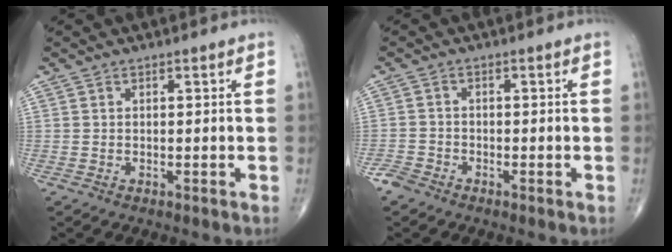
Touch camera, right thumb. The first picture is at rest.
{"total": 2.7, "force": [-2.2, 1.4, 0.6], "torque": [-0.013, 0.003, -0.048]}